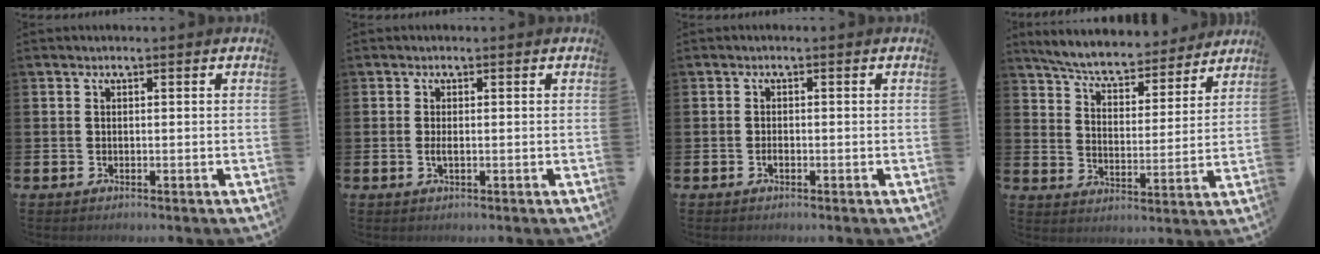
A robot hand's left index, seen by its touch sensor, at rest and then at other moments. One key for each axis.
{"total": 0.9, "fx": -0.2, "fy": 0.2, "fz": 0.9, "tx": -0.025, "ty": 0.003, "tz": -0.001}
{"total": 0.9, "fx": -0.4, "fy": 0.4, "fz": 0.7, "tx": -0.020, "ty": 0.001, "tz": -0.006}
{"total": 6.5, "fx": 6.2, "fy": 1.2, "fz": 1.6, "tx": -0.059, "ty": -0.048, "tz": 0.105}